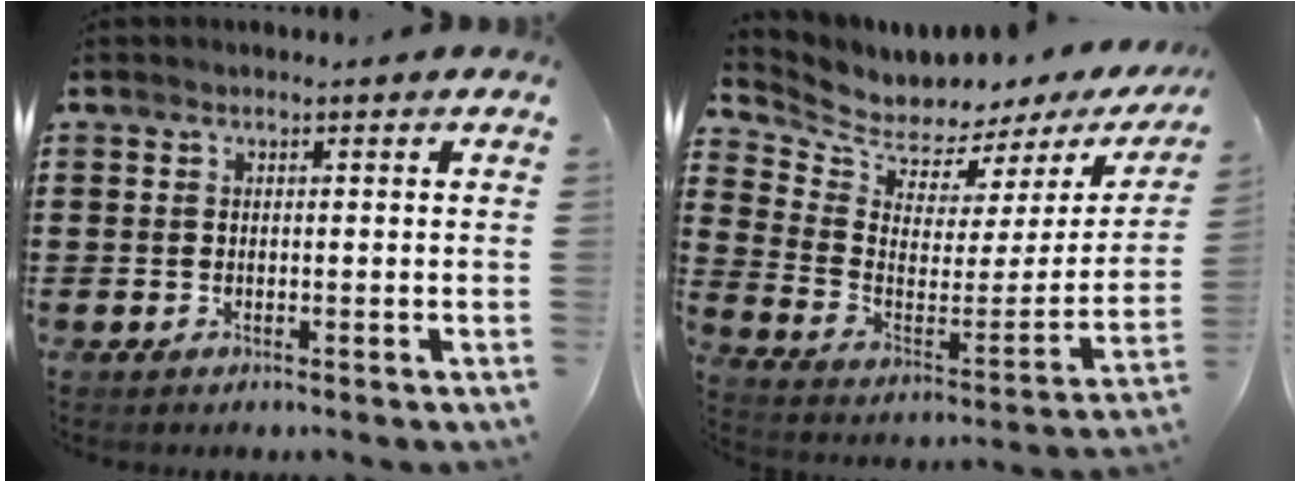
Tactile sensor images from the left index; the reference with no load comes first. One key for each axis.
{"total": 4.4, "fx": 4.3, "fy": 1.0, "fz": -0.5, "tx": -0.029, "ty": -0.051, "tz": 0.073}